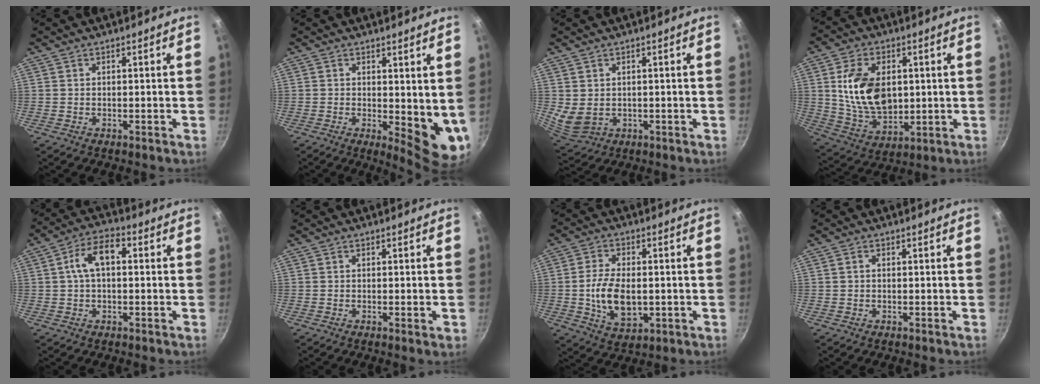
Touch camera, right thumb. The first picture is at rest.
{"total": 8.5, "force": [1.1, 3.6, 7.6], "torque": [-0.084, -0.023, 0.021]}
{"total": 5.1, "force": [1.0, 3.9, 3.0], "torque": [-0.048, -0.014, 0.035]}
{"total": 15.7, "force": [2.0, 10.4, 11.6], "torque": [-0.184, -0.015, 0.047]}
{"total": 8.1, "force": [1.0, 4.6, 6.6], "torque": [-0.111, 0.027, 0.008]}
{"total": 1.2, "force": [-0.3, 0.1, 1.1], "torque": [-0.019, -0.003, -0.006]}
{"total": 10.8, "force": [-0.9, 6.3, 8.7], "torque": [-0.155, -0.003, -0.011]}
{"total": 0.9, "force": [0.1, 0.7, 0.5], "torque": [-0.011, 0.005, 0.001]}